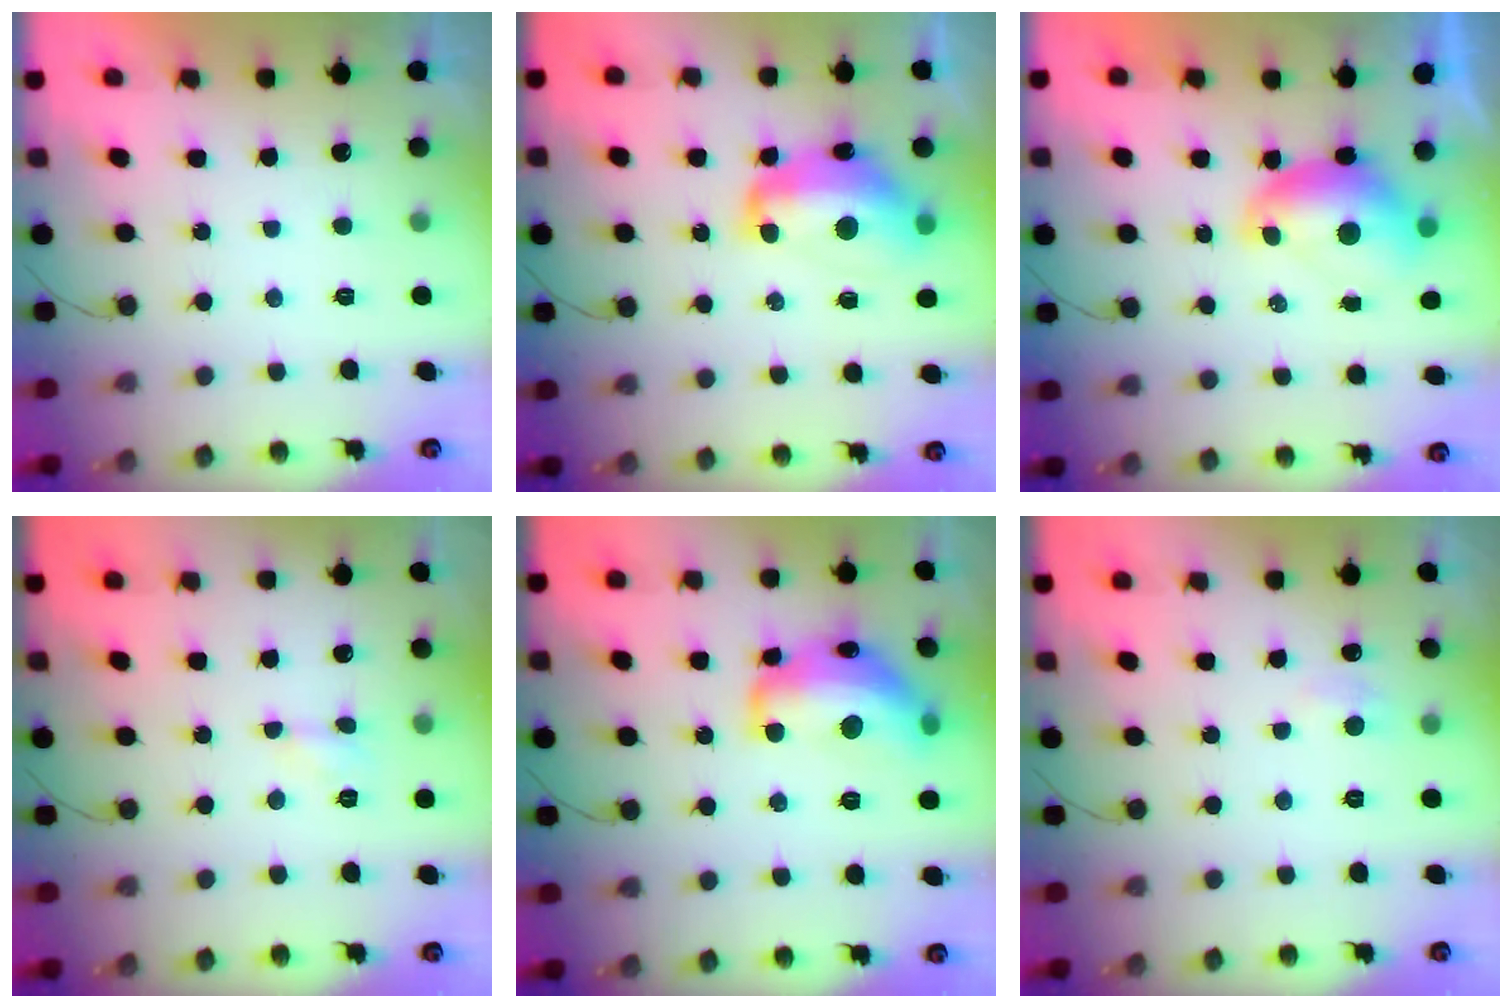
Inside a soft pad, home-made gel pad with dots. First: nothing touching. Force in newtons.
{"total": 14.2, "press": 14.1, "slide": 1.1}
{"total": 8.5, "press": 8.4, "slide": 0.8}
{"total": 2.9, "press": 2.9, "slide": 0.3}
{"total": 18.0, "press": 17.9, "slide": 1.0}
{"total": 5.4, "press": 5.3, "slide": 0.7}